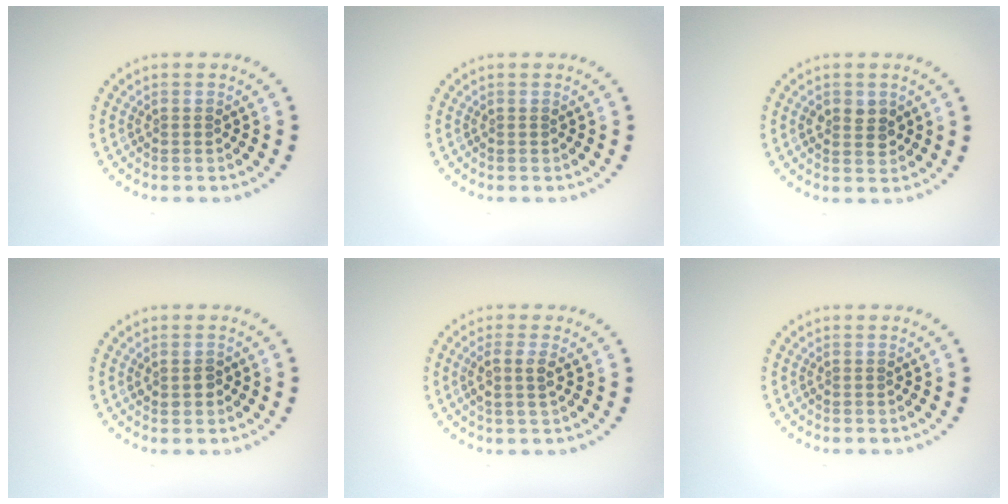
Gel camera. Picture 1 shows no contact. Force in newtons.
{"total": 0.0}
{"total": 2.1, "press": 2.1, "slide": 0.2}
{"total": 1.3, "press": 1.3, "slide": 0.1}
{"total": 2.0, "press": 1.8, "slide": 1.0}
{"total": 0.0}